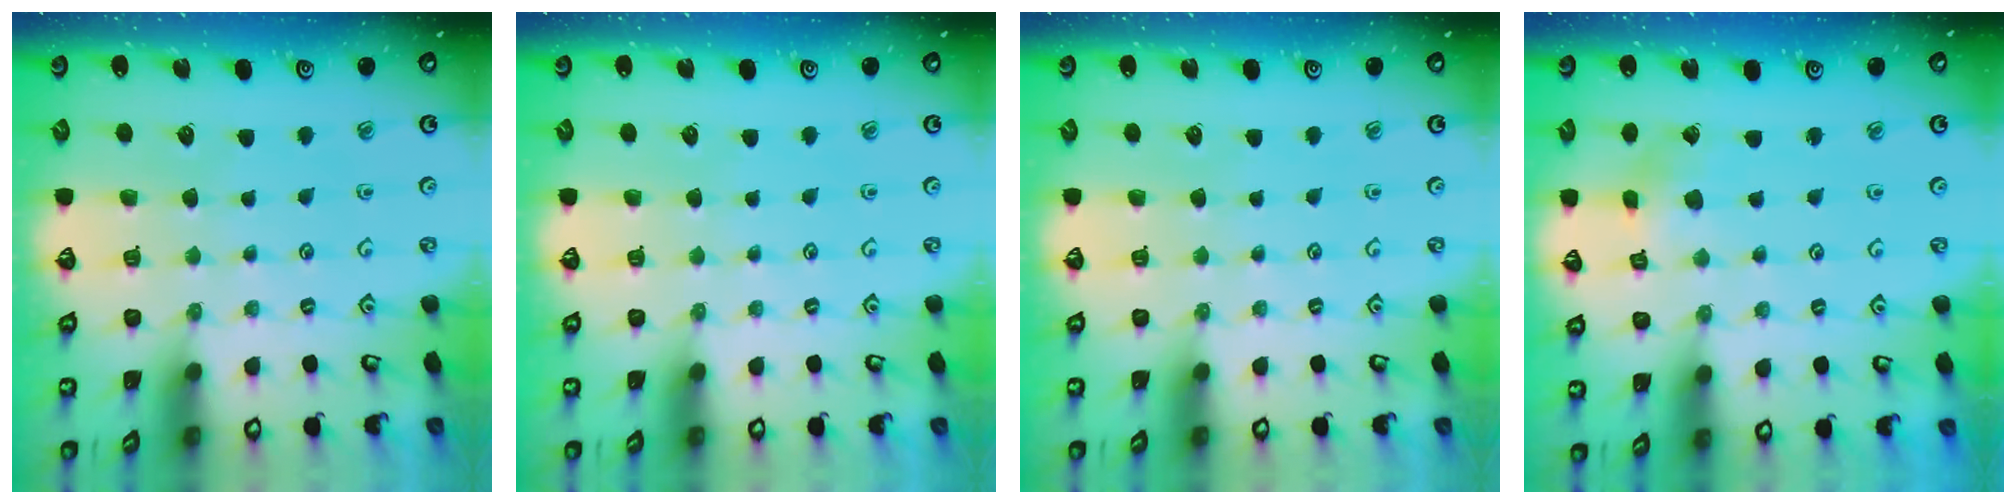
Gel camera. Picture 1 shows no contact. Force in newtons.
{"total": 0.0}
{"total": 0.0}
{"total": 2.9, "press": 2.8, "slide": 0.3}